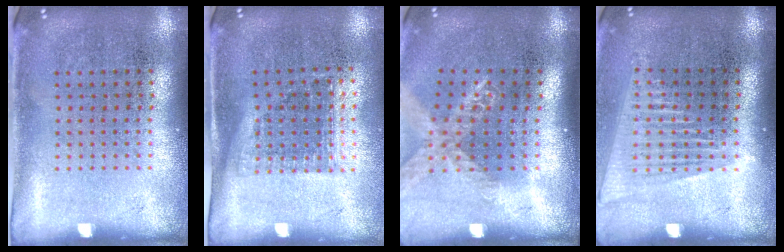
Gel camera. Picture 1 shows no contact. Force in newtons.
{"total": 1.1, "press": 0.9, "slide": 0.6}
{"total": 1.6, "press": 1.4, "slide": 0.8}
{"total": 1.5, "press": 1.3, "slide": 0.6}